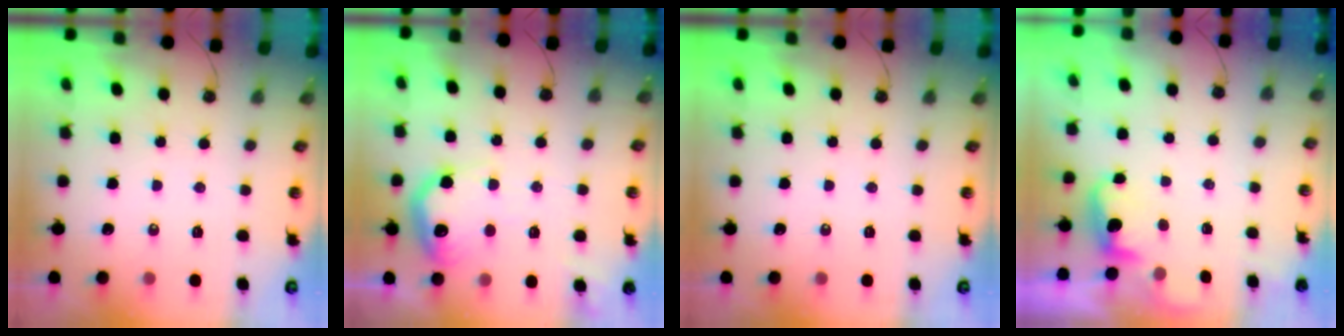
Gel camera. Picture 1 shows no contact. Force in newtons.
{"total": 16.1, "press": 16.0, "slide": 0.9}
{"total": 0.0}
{"total": 1.4, "press": 1.2, "slide": 0.8}